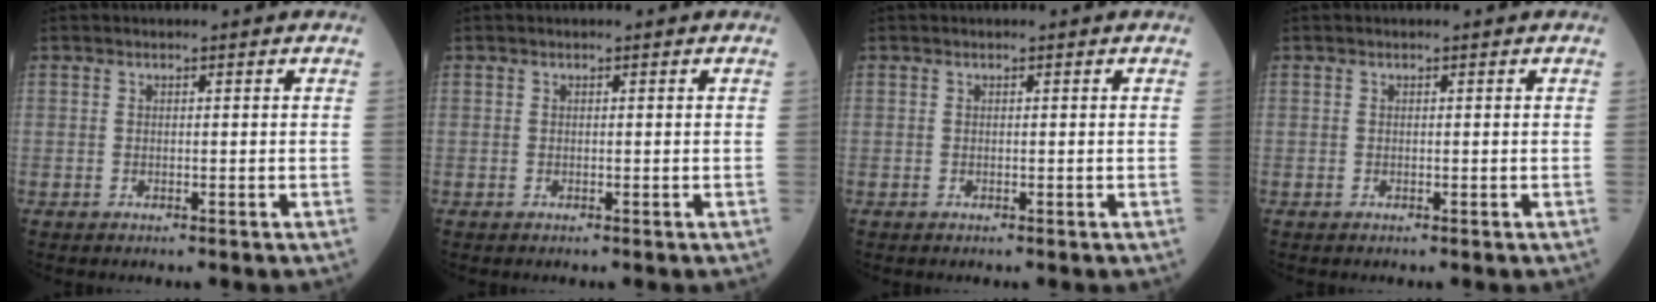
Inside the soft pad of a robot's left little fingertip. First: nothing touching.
{"total": 0.0}
{"total": 0.0}
{"total": 0.0}